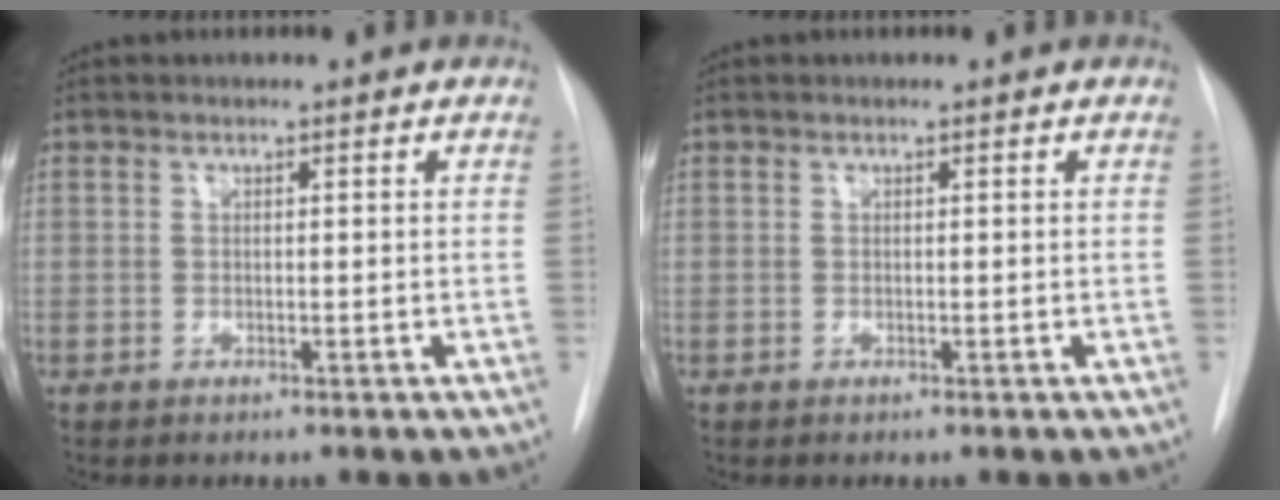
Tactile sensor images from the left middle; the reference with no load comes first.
{"total": 0.0}